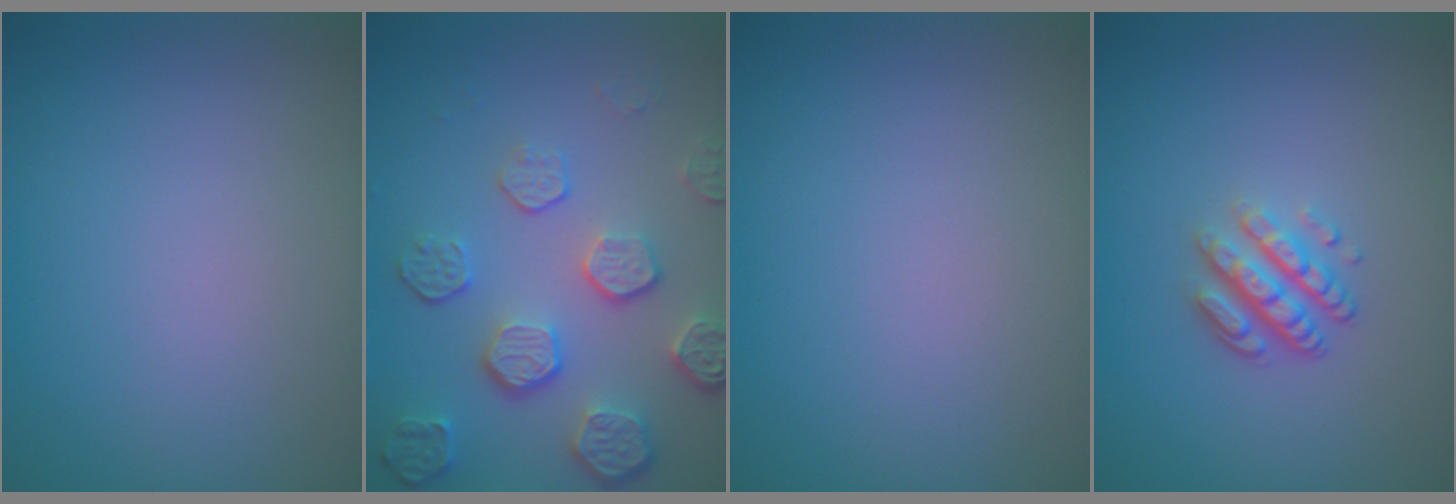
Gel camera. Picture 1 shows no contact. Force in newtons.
{"total": 5.6, "press": 4.2, "slide": 3.7}
{"total": 0.0}
{"total": 3.2, "press": 2.4, "slide": 2.1}